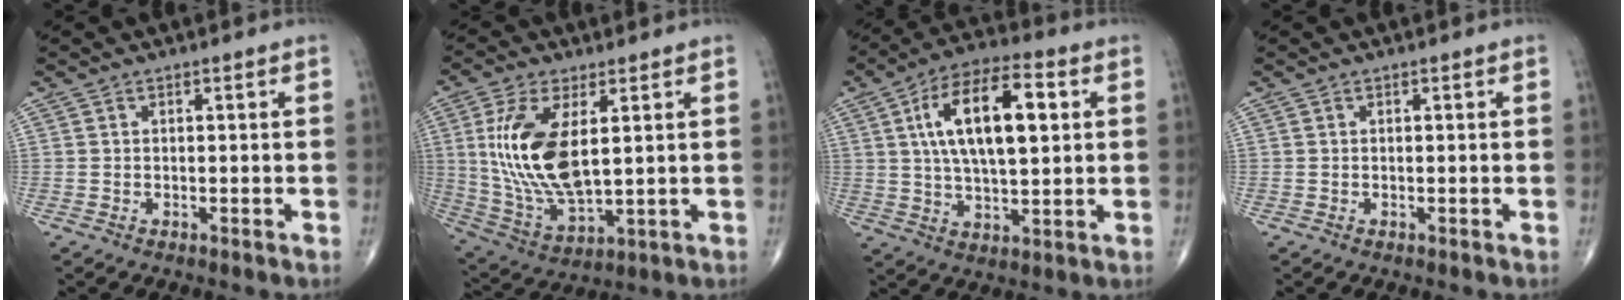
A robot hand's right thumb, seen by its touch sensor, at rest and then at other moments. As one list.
[{"total": 16.4, "force": [3.2, 7.5, 14.3], "torque": [-0.291, -0.020, 0.075]}, {"total": 16.9, "force": [4.0, 7.2, 14.8], "torque": [-0.246, 0.008, 0.067]}, {"total": 0.0}]